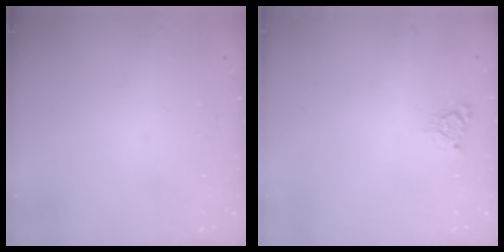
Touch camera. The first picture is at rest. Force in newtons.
{"total": 3.5, "press": 3.5, "slide": 0.4}